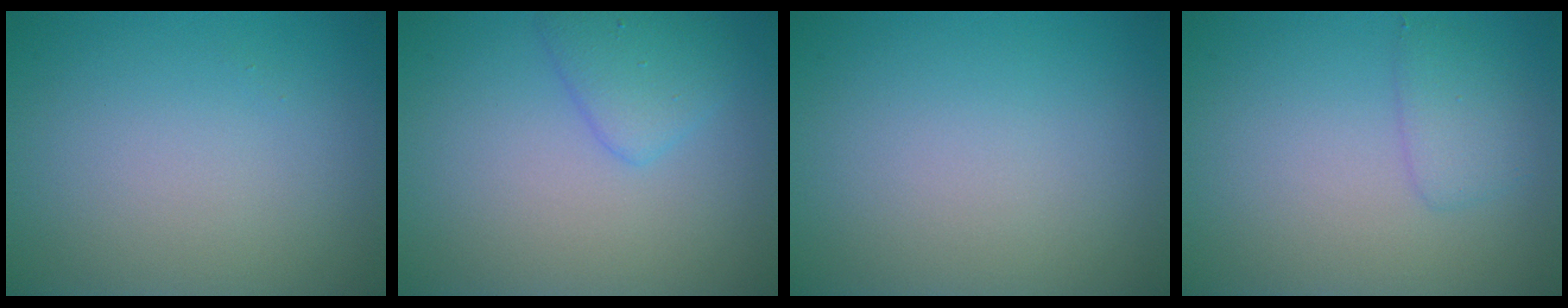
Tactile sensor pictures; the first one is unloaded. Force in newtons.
{"total": 2.5, "press": 2.5, "slide": 0.1}
{"total": 0.0}
{"total": 1.7, "press": 1.7, "slide": 0.1}